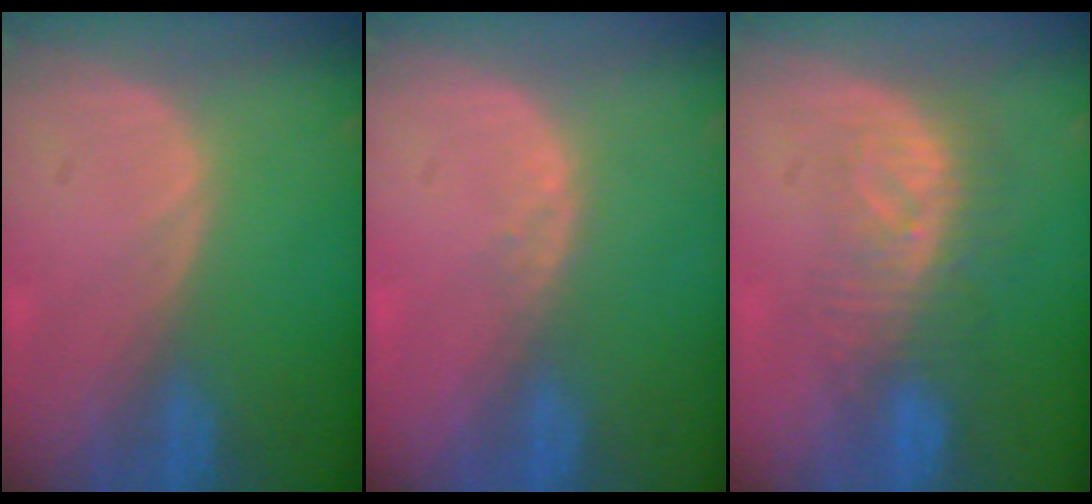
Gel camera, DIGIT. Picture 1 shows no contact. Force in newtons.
{"total": 1.1, "press": 0.8, "slide": 0.7}
{"total": 8.2, "press": 7.3, "slide": 3.8}